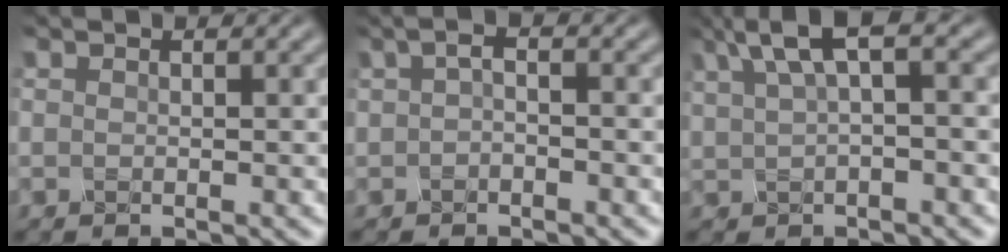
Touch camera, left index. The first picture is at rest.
{"total": 1.3, "force": [-0.4, 0.7, 1.1], "torque": [-0.023, 0.010, -0.010]}
{"total": 4.5, "force": [1.8, 1.5, 3.8], "torque": [-0.084, 0.016, 0.036]}